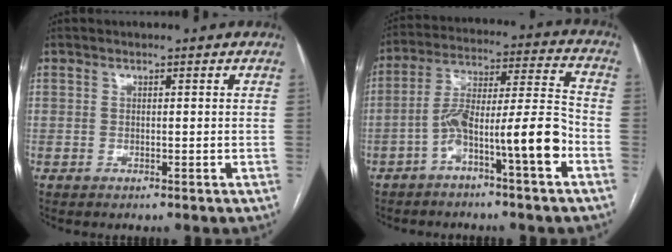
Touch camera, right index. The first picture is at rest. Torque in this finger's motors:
{"motor_torque": [1.13, -0.56, 0.37, 0.13]}